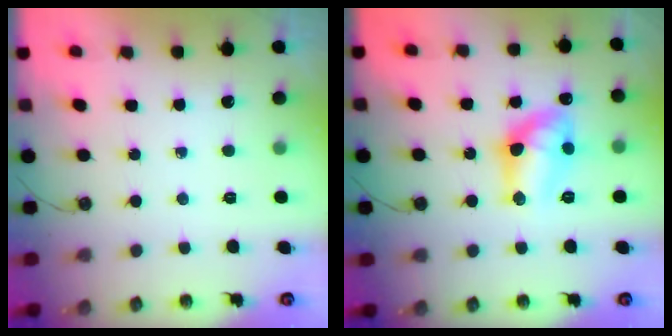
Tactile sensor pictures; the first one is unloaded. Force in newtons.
{"total": 12.4, "press": 12.4, "slide": 0.7}